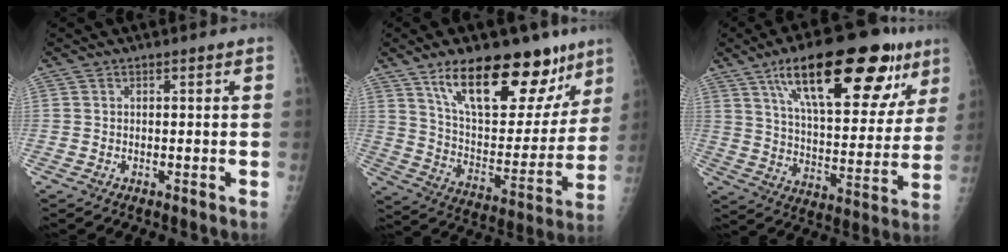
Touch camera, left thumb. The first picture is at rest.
{"total": 24.3, "force": [15.3, 10.8, 15.5], "torque": [-0.176, -0.061, 0.246]}
{"total": 27.0, "force": [14.8, 10.0, 20.3], "torque": [-0.266, -0.026, 0.233]}